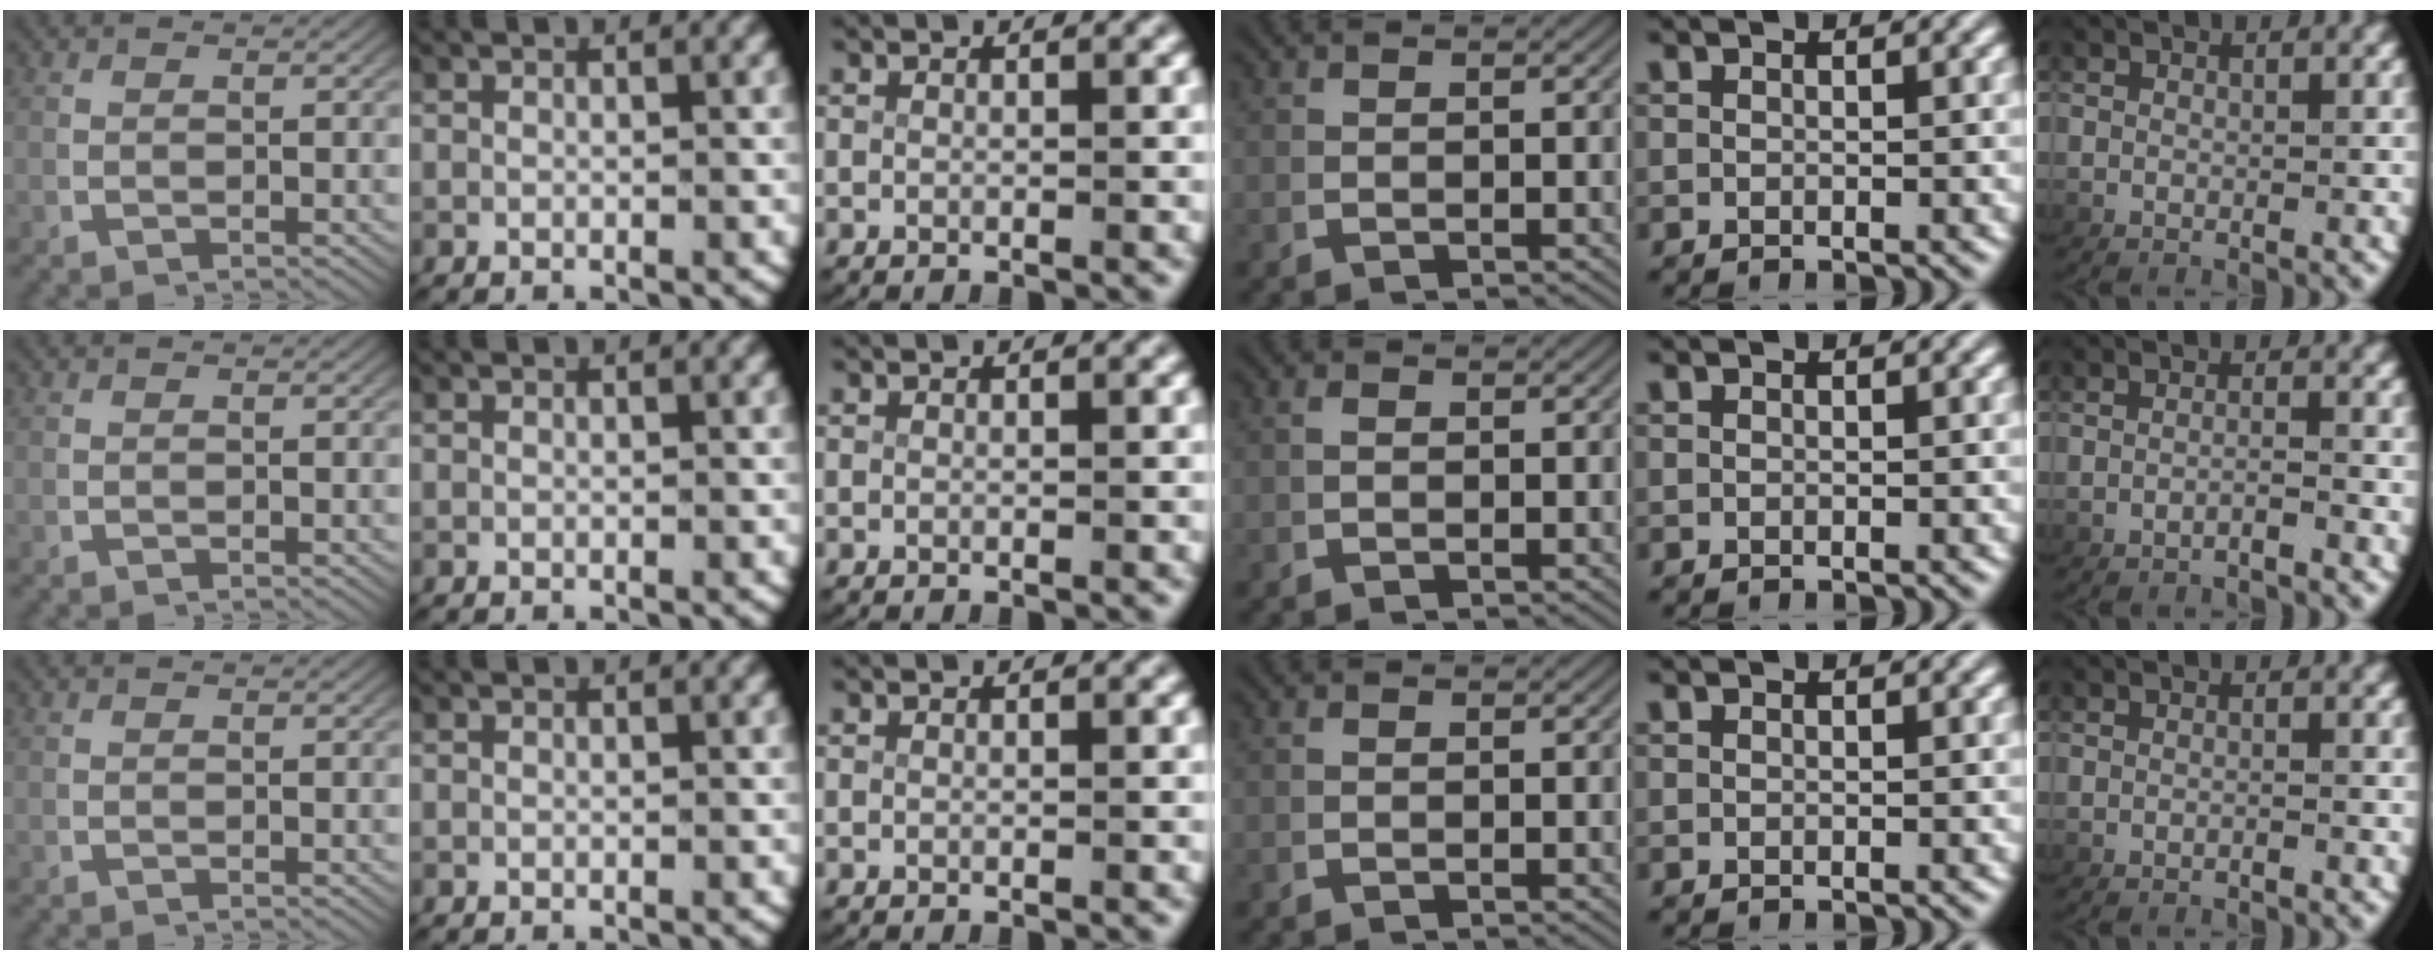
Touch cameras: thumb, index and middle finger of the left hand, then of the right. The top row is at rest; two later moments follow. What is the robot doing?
{"motion": "lift_and_place", "object": "fork"}